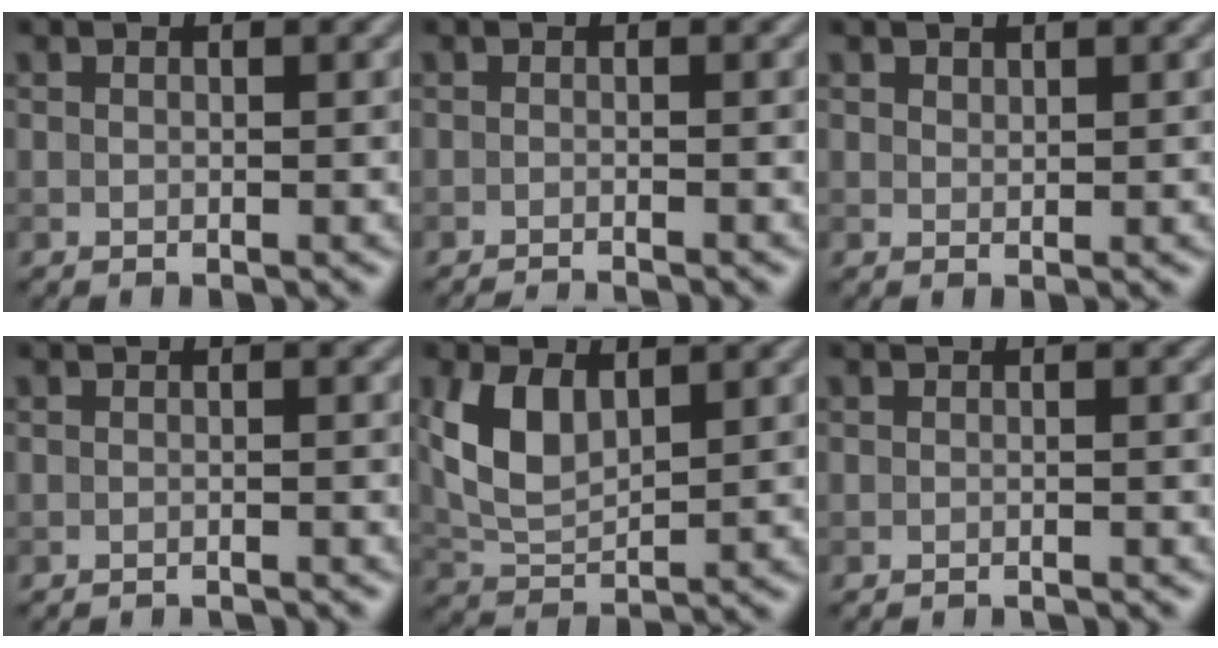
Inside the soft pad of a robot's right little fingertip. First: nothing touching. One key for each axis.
{"total": 2.8, "fx": -2.6, "fy": 0.4, "fz": 1.0, "tx": -0.011, "ty": -0.005, "tz": -0.041}
{"total": 0.6, "fx": 0.5, "fy": 0.3, "fz": 0.1, "tx": 0.000, "ty": -0.001, "tz": 0.012}
{"total": 2.8, "fx": -2.7, "fy": 0.3, "fz": 0.7, "tx": -0.004, "ty": 0.003, "tz": -0.037}
{"total": 5.1, "fx": 1.7, "fy": 2.9, "fz": 3.9, "tx": -0.097, "ty": 0.002, "tz": 0.037}
{"total": 2.4, "fx": -2.3, "fy": 0.2, "fz": 0.6, "tx": -0.001, "ty": -0.002, "tz": -0.032}